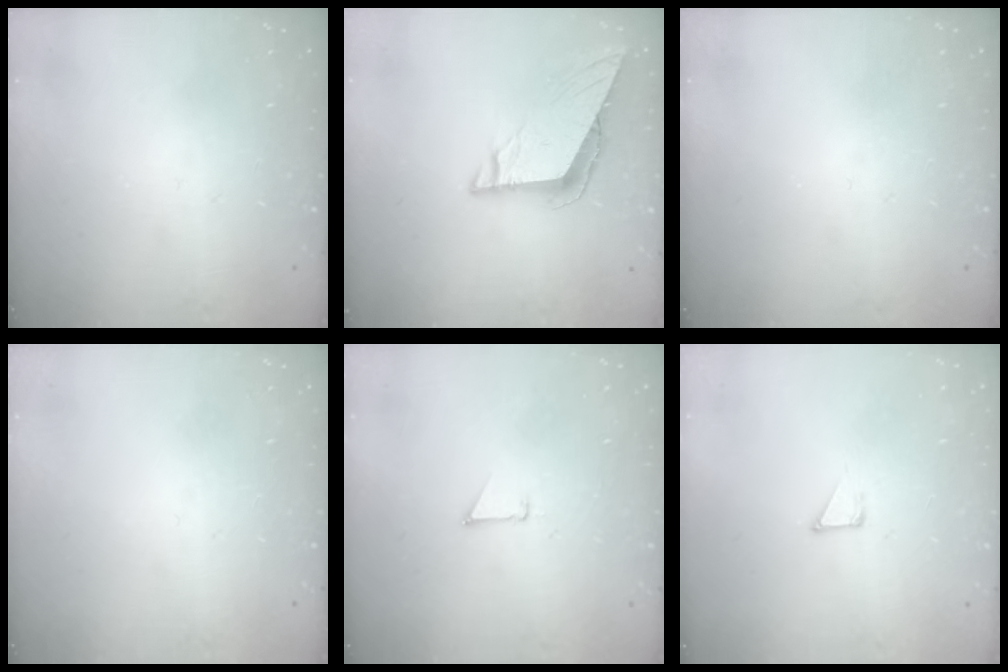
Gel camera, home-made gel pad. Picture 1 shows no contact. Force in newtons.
{"total": 8.3, "press": 8.2, "slide": 1.5}
{"total": 0.0}
{"total": 0.0}
{"total": 0.9, "press": 0.9, "slide": 0.1}
{"total": 2.7, "press": 2.7, "slide": 0.3}